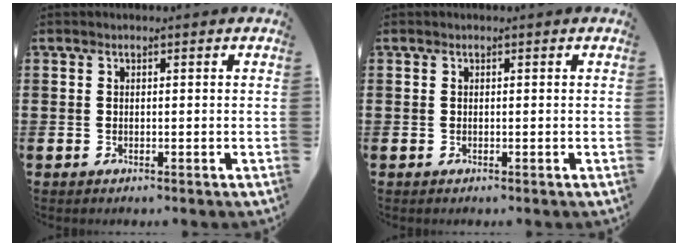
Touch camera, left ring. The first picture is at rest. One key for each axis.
{"total": 0.0}